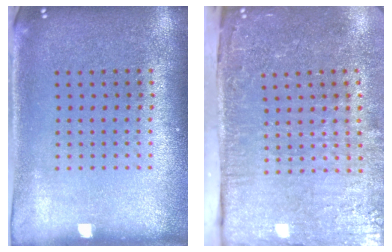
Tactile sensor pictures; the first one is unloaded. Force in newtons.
{"total": 5.1, "press": 4.1, "slide": 3.1}